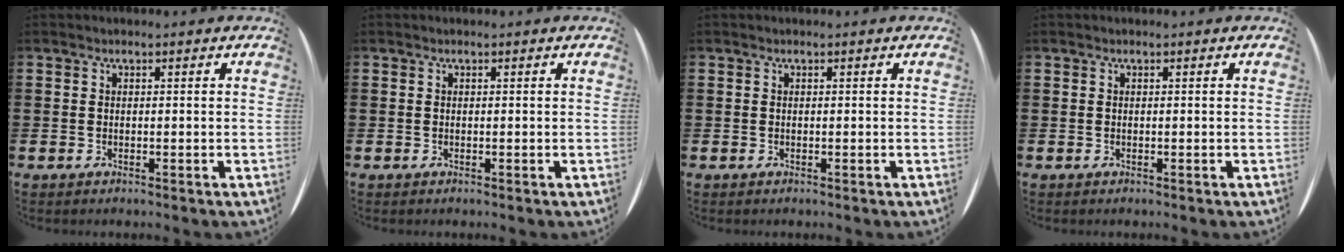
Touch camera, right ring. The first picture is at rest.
{"total": 0.0}
{"total": 0.0}
{"total": 0.0}